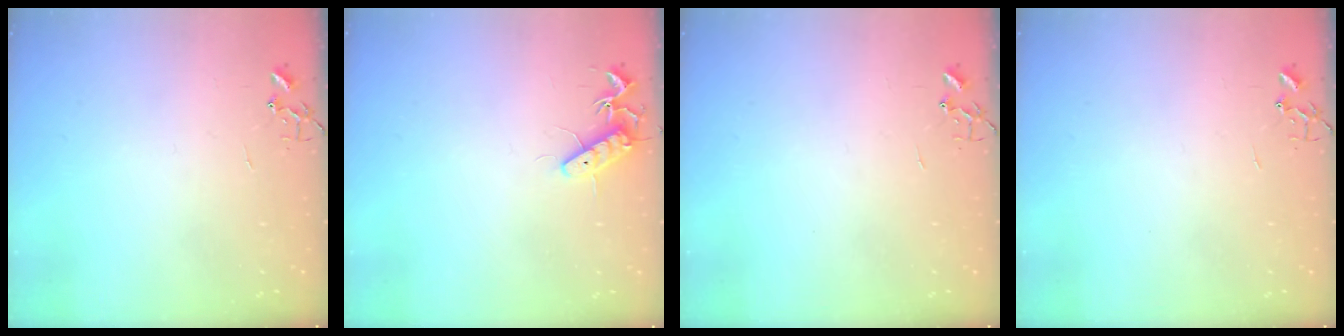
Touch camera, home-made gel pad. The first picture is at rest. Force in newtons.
{"total": 11.5, "press": 11.5, "slide": 1.0}
{"total": 0.0}
{"total": 0.0}